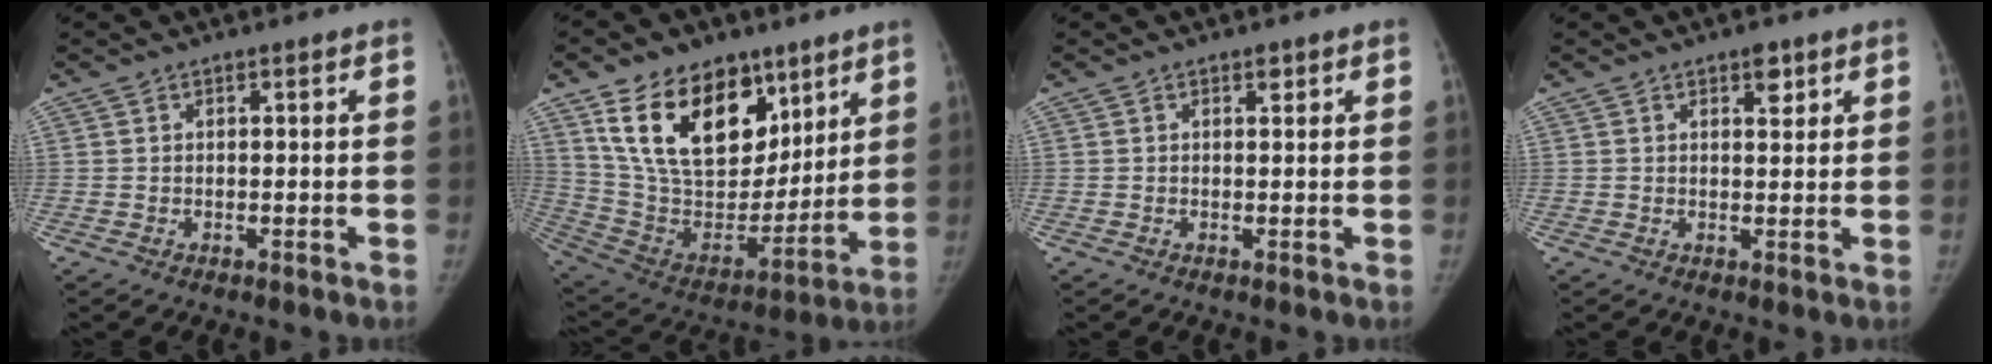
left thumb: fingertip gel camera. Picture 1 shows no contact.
{"total": 24.4, "force": [12.9, 15.0, 14.2], "torque": [-0.212, -0.044, 0.244]}
{"total": 1.2, "force": [0.7, 0.6, 0.7], "torque": [-0.004, -0.003, 0.009]}
{"total": 3.1, "force": [1.9, 1.5, 2.0], "torque": [-0.013, -0.009, 0.027]}